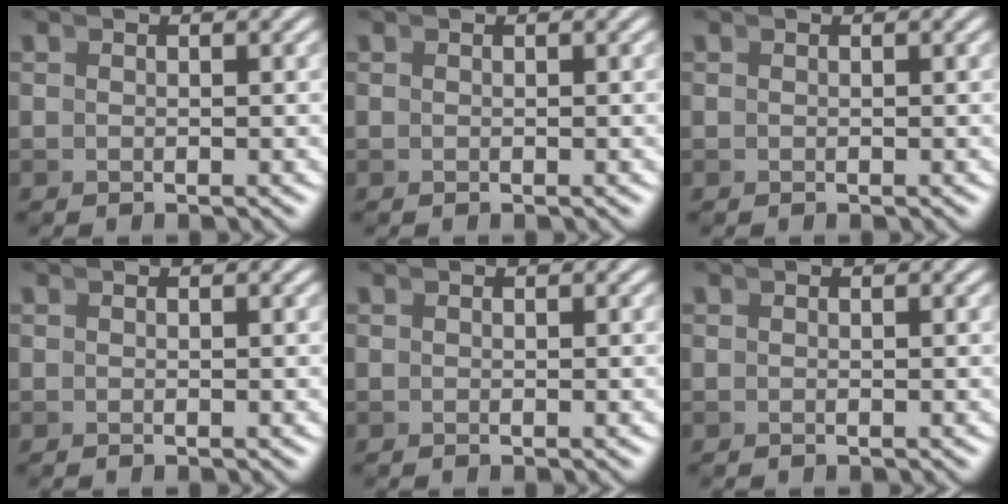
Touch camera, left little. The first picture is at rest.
{"total": 0.0}
{"total": 0.0}
{"total": 0.0}
{"total": 0.0}
{"total": 0.0}